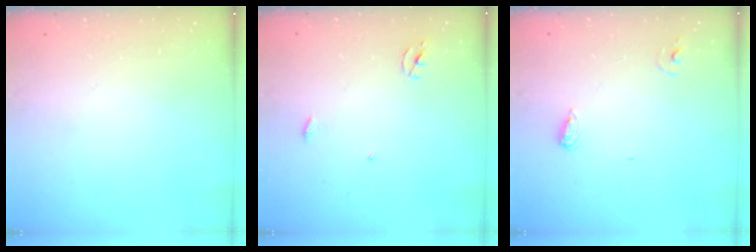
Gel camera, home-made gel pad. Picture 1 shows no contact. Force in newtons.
{"total": 2.3, "press": 2.3, "slide": 0.2}
{"total": 6.0, "press": 5.8, "slide": 1.5}